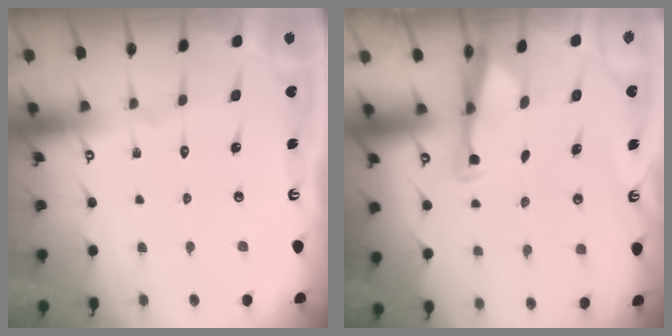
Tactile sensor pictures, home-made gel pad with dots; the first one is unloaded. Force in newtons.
{"total": 2.9, "press": 2.8, "slide": 0.7}